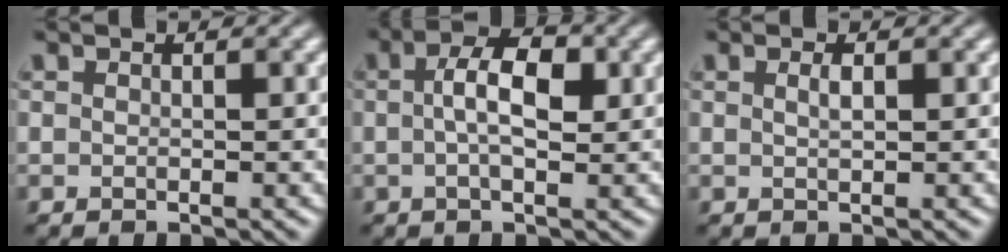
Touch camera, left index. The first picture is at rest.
{"total": 4.5, "force": [0.4, 2.0, 4.0], "torque": [-0.074, 0.006, 0.002]}
{"total": 1.0, "force": [0.3, 0.3, 0.9], "torque": [-0.015, 0.003, 0.005]}